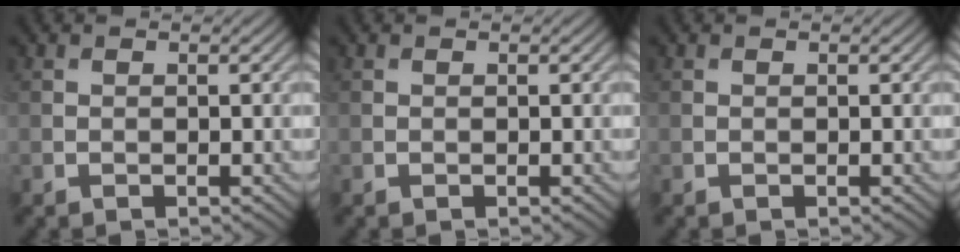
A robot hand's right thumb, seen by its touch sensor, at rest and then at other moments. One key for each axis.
{"total": 0.0}
{"total": 0.0}